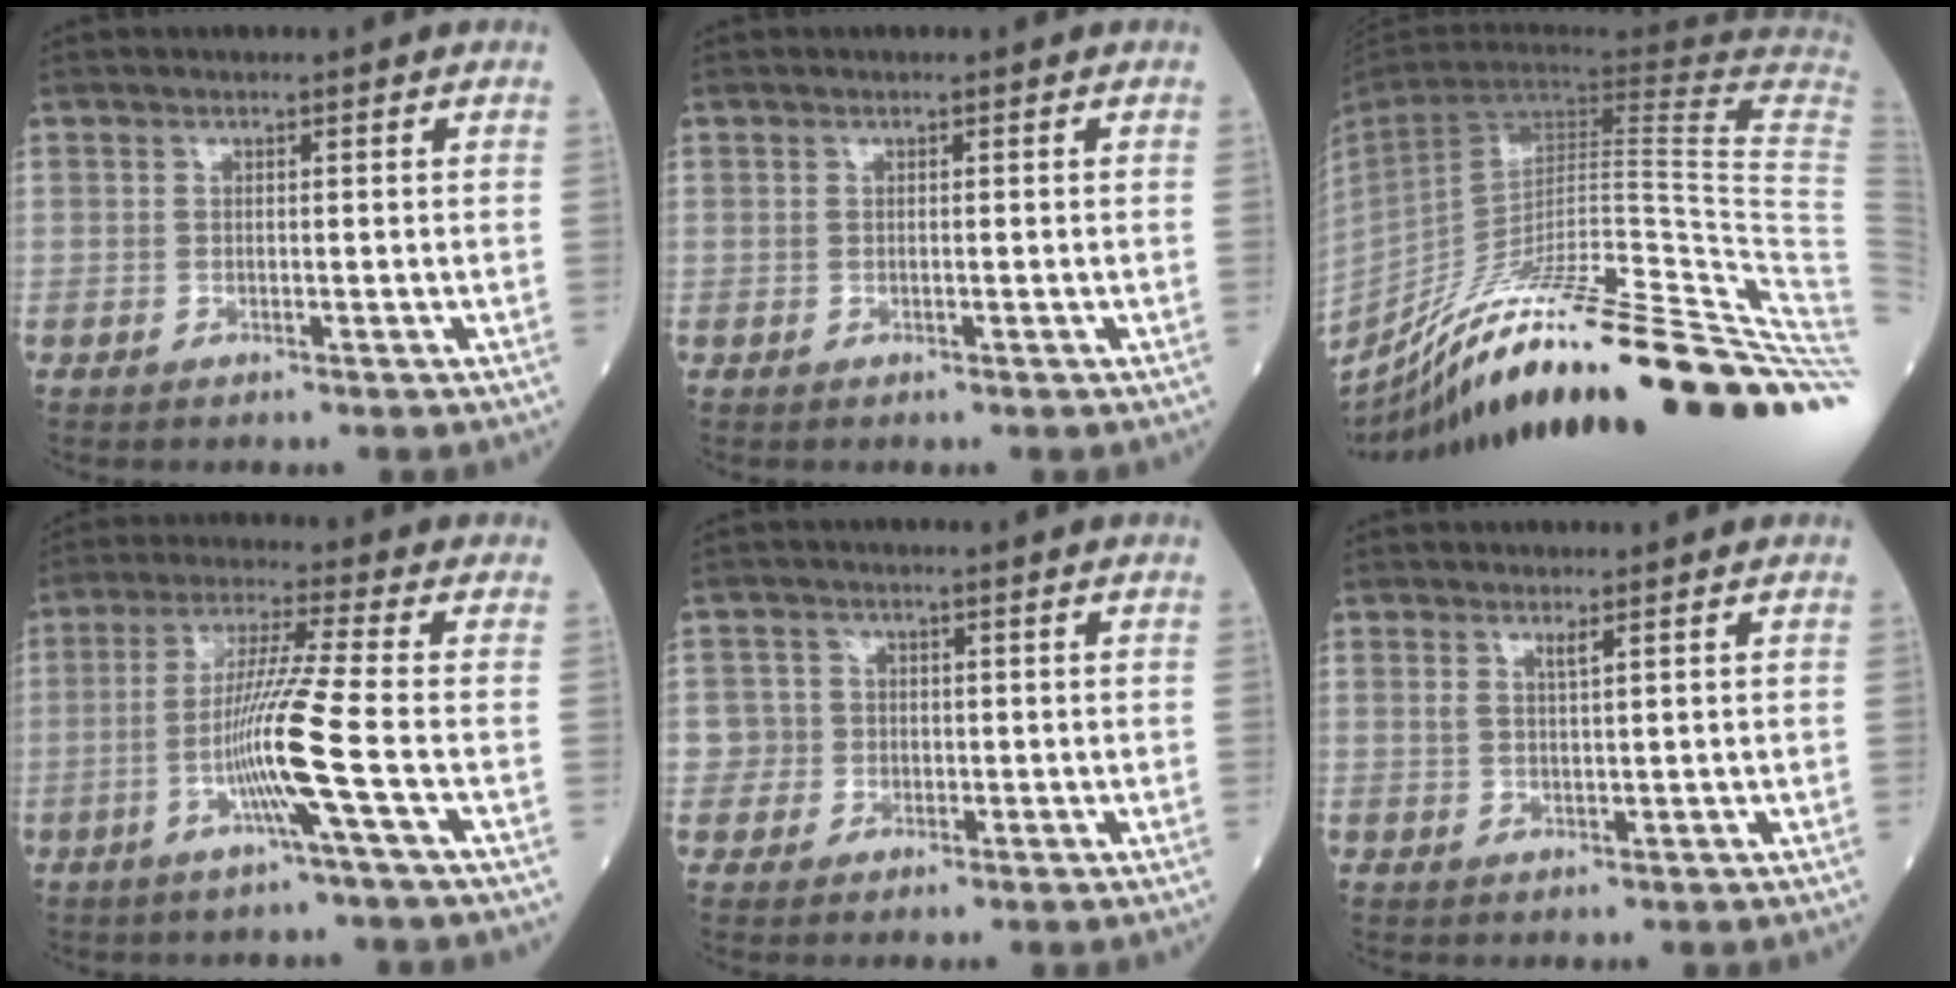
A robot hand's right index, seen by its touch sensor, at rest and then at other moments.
{"total": 0.0}
{"total": 36.5, "force": [-24.9, -1.2, 26.6], "torque": [-0.242, -0.041, -0.365]}
{"total": 9.2, "force": [-2.8, -2.3, 8.4], "torque": [-0.165, -0.007, -0.058]}
{"total": 3.0, "force": [-0.6, 2.9, 0.8], "torque": [-0.006, 0.011, -0.017]}
{"total": 1.3, "force": [0.9, -0.1, 1.0], "torque": [-0.020, -0.004, 0.017]}